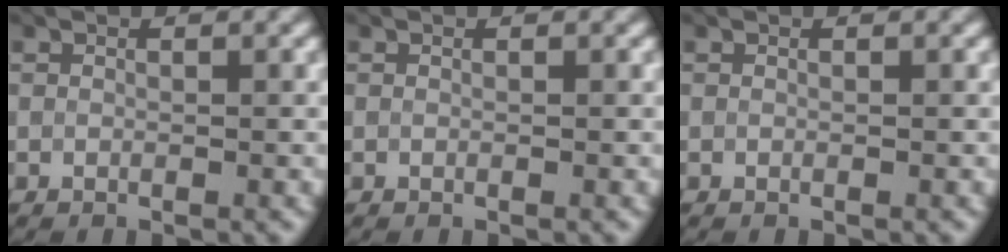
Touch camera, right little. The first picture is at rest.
{"total": 0.0}
{"total": 0.0}